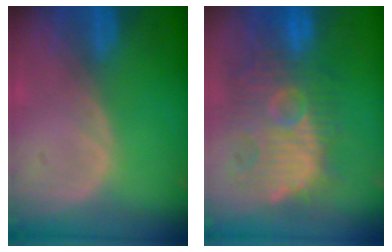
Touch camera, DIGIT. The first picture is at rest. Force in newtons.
{"total": 12.1, "press": 11.7, "slide": 2.9}